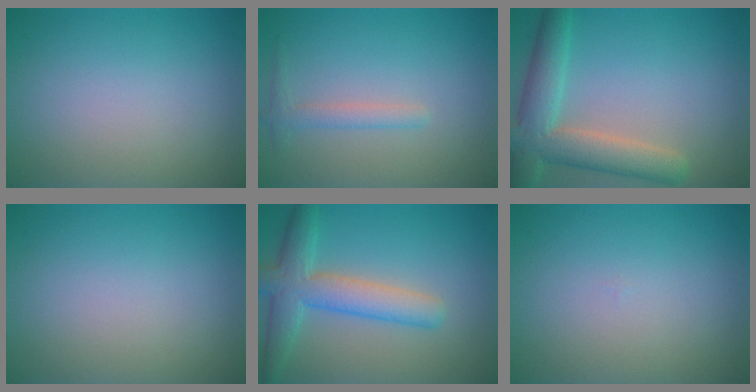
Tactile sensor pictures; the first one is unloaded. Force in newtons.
{"total": 1.4, "press": 1.4, "slide": 0.1}
{"total": 6.5, "press": 6.4, "slide": 0.8}
{"total": 0.0}
{"total": 5.6, "press": 5.6, "slide": 0.2}
{"total": 0.0}